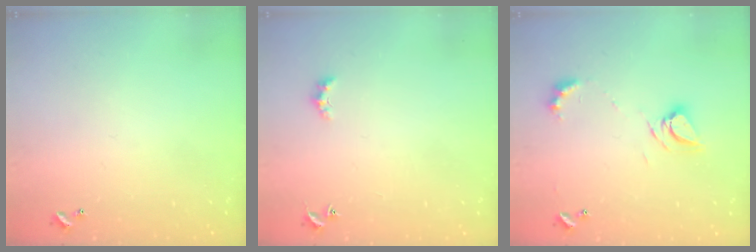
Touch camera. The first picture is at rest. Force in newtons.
{"total": 1.5, "press": 1.4, "slide": 0.5}
{"total": 7.0, "press": 7.0, "slide": 0.8}